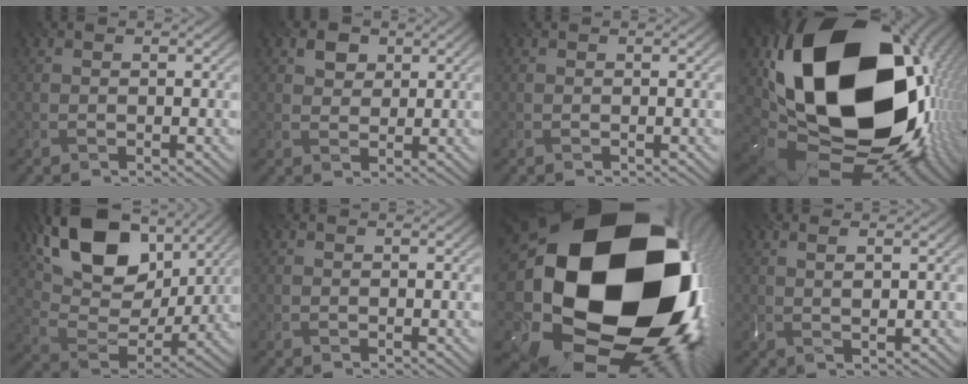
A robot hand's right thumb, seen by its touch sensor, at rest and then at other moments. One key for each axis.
{"total": 2.4, "fx": 1.6, "fy": 1.5, "fz": 0.9, "tx": -0.026, "ty": 0.001, "tz": 0.021}
{"total": 0.0}
{"total": 23.6, "fx": 4.5, "fy": 16.2, "fz": 16.6, "tx": -0.343, "ty": -0.084, "tz": 0.128}
{"total": 15.8, "fx": 8.8, "fy": 8.9, "fz": 9.7, "tx": -0.203, "ty": 0.014, "tz": 0.157}
{"total": 0.0}
{"total": 24.3, "fx": 2.4, "fy": 18.5, "fz": 15.5, "tx": -0.302, "ty": -0.100, "tz": 0.033}
{"total": 1.9, "fx": 0.8, "fy": 0.1, "fz": 1.7, "tx": -0.039, "ty": 0.005, "tz": 0.014}